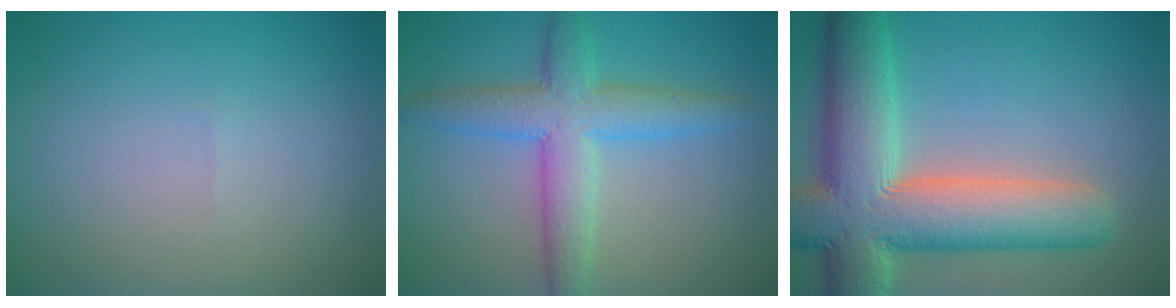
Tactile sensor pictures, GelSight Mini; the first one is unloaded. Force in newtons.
{"total": 5.7, "press": 5.7, "slide": 0.1}
{"total": 12.6, "press": 12.6, "slide": 1.2}